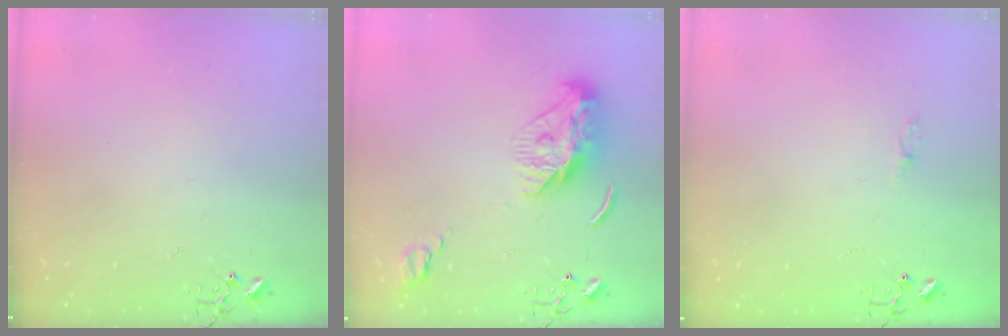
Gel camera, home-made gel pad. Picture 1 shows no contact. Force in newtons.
{"total": 10.9, "press": 10.9, "slide": 0.9}
{"total": 3.3, "press": 3.3, "slide": 0.4}